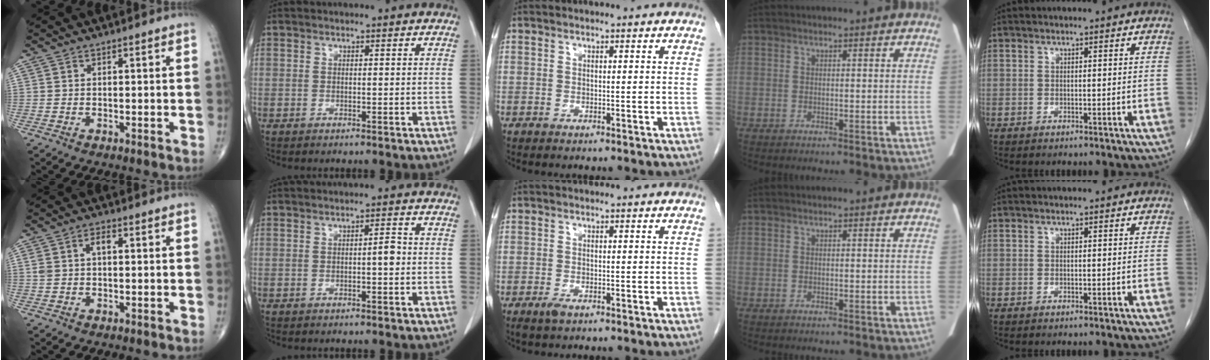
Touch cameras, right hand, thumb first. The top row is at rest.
{"thumb": {"total": 3.3, "force": [0.7, 1.8, 2.6], "torque": [-0.056, 0.013, 0.013]}, "index": {"total": 1.9, "force": [-0.3, 0.4, 1.8], "torque": [-0.026, 0.004, -0.006]}, "middle": {"total": 1.6, "force": [-1.0, 0.6, 1.1], "torque": [-0.023, -0.002, -0.015]}}